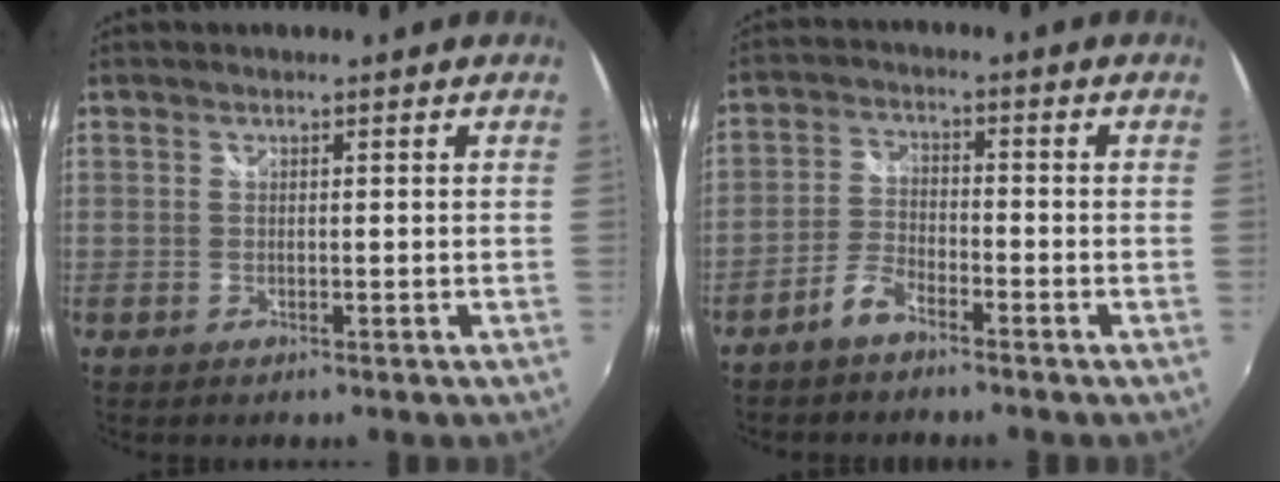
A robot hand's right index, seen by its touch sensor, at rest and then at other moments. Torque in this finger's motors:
{"motor_torque": [0.23, -0.26, 0.03, 0.01]}